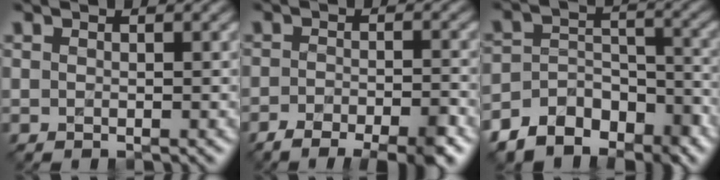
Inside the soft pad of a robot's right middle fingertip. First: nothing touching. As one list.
[{"total": 7.1, "force": [-5.0, 2.2, 4.6], "torque": [-0.065, -0.018, -0.080]}, {"total": 8.7, "force": [-6.9, 4.6, 2.5], "torque": [-0.031, 0.008, -0.111]}]